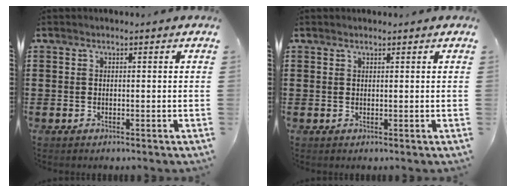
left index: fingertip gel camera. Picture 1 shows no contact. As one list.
[{"total": 0.5, "force": [0.5, 0.1, 0.2], "torque": [-0.005, 0.000, 0.010]}]